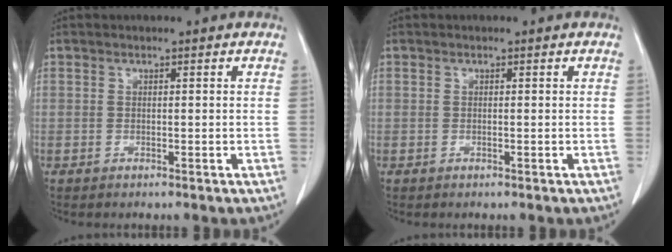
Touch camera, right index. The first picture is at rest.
{"total": 0.0}